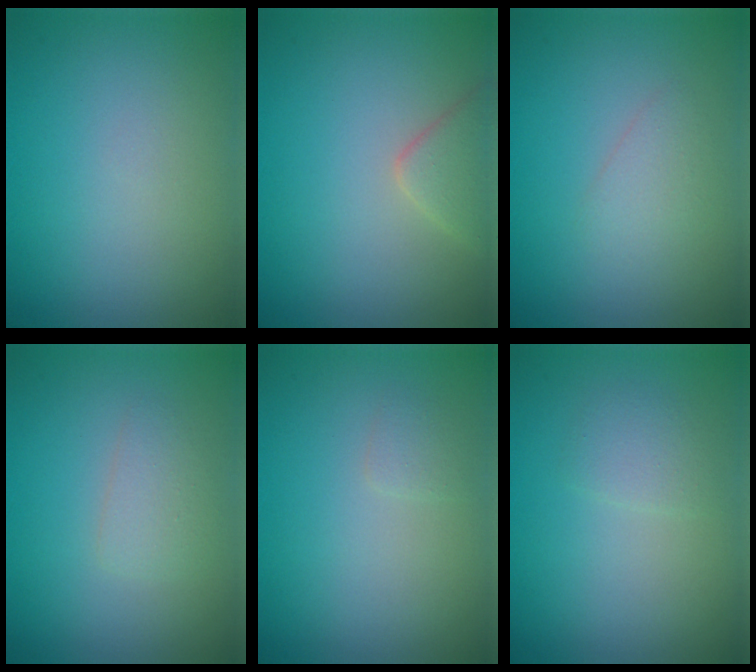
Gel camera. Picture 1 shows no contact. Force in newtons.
{"total": 2.2, "press": 2.2, "slide": 0.2}
{"total": 1.4, "press": 1.4, "slide": 0.1}
{"total": 1.6, "press": 1.6, "slide": 0.0}
{"total": 0.8, "press": 0.8, "slide": 0.1}
{"total": 1.3, "press": 1.3, "slide": 0.0}